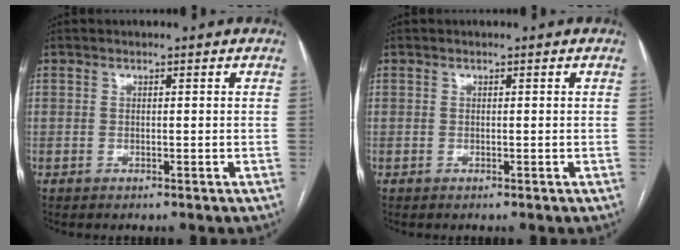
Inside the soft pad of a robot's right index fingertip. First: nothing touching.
{"total": 0.0}